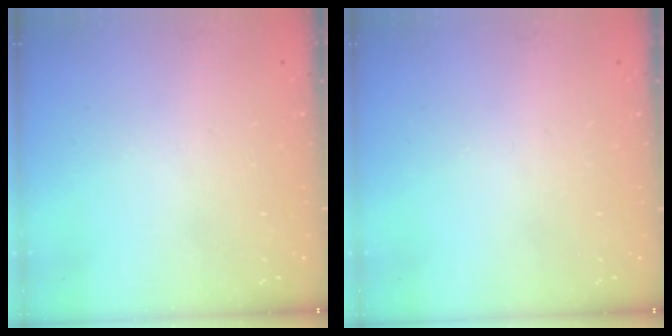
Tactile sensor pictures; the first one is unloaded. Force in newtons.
{"total": 0.0}